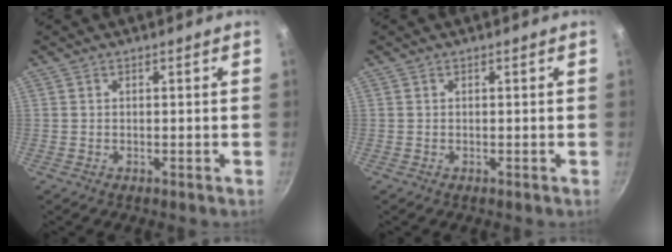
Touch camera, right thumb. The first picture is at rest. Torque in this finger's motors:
{"motor_torque": [-0.23, 0.16, -0.09, -0.18, 0.01]}